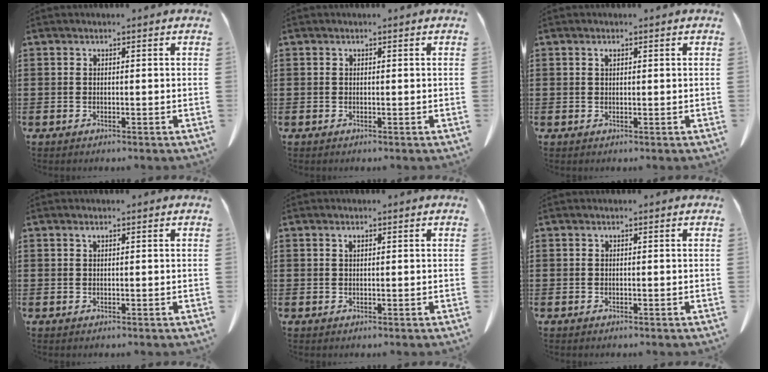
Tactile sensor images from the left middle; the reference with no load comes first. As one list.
[{"total": 0.0}, {"total": 0.9, "force": [0.4, 0.3, 0.7], "torque": [-0.015, 0.001, 0.008]}, {"total": 0.7, "force": [0.4, 0.2, 0.6], "torque": [-0.013, 0.000, 0.008]}, {"total": 0.8, "force": [0.4, 0.2, 0.7], "torque": [-0.015, 0.001, 0.008]}, {"total": 0.0}]